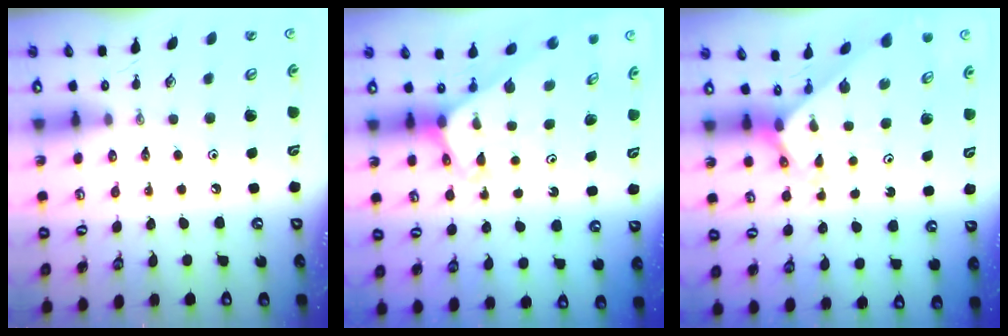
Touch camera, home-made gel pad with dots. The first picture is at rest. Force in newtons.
{"total": 2.8, "press": 2.8, "slide": 0.2}
{"total": 1.9, "press": 1.9, "slide": 0.1}